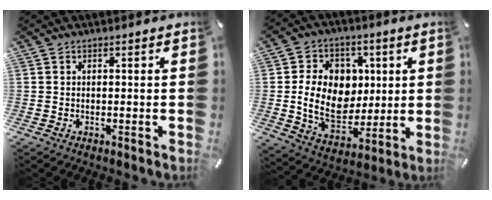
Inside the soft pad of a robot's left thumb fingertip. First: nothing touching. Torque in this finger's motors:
{"motor_torque": [0.98, 0.98, 0.42, 0.04, 0.18]}